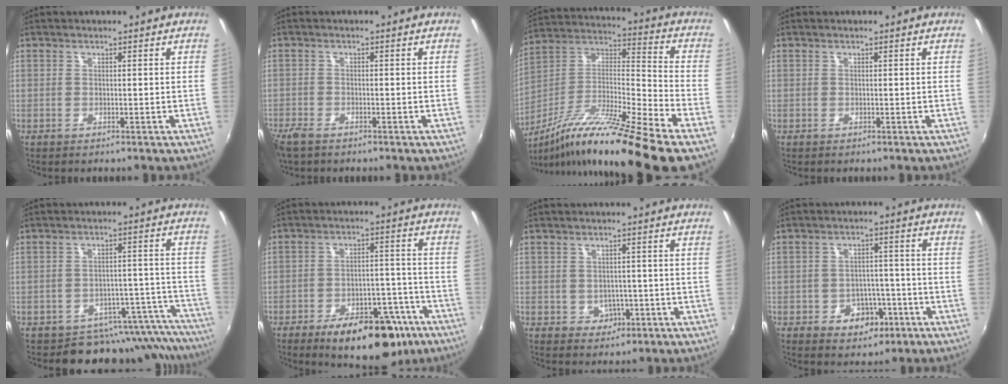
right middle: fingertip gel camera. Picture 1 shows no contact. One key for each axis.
{"total": 3.9, "fx": -3.1, "fy": 1.6, "fz": 1.8, "tx": -0.050, "ty": -0.013, "tz": -0.064}
{"total": 20.6, "fx": -13.4, "fy": -0.2, "fz": 15.6, "tx": -0.264, "ty": -0.032, "tz": -0.241}
{"total": 0.0}
{"total": 15.8, "fx": -14.7, "fy": 5.6, "fz": 1.8, "tx": 0.002, "ty": 0.056, "tz": -0.182}
{"total": 17.0, "fx": -11.1, "fy": 7.9, "fz": 10.1, "tx": -0.150, "ty": 0.011, "tz": -0.143}
{"total": 3.4, "fx": -1.0, "fy": 3.1, "fz": 0.9, "tx": -0.022, "ty": 0.004, "tz": -0.003}
{"total": 7.0, "fx": -3.5, "fy": 5.2, "fz": 3.0, "tx": -0.059, "ty": 0.014, "tz": -0.034}